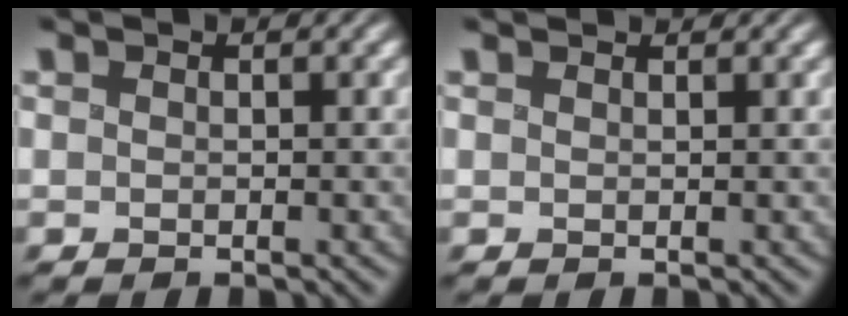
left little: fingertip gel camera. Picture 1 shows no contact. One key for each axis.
{"total": 1.1, "fx": 1.1, "fy": 0.1, "fz": 0.1, "tx": -0.008, "ty": 0.007, "tz": 0.019}